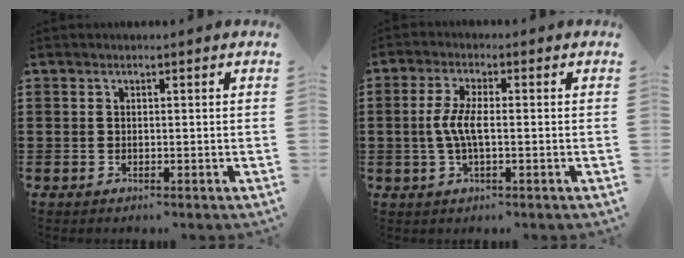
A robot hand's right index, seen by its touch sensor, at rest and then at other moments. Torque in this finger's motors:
{"motor_torque": [1.08, 0.14, 0.46, 0.16]}